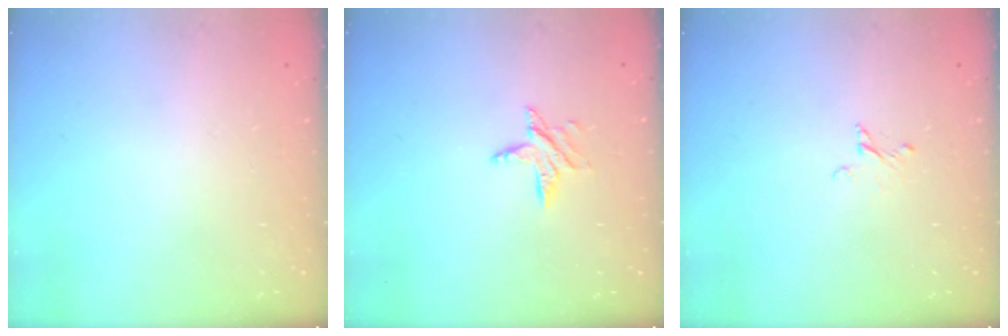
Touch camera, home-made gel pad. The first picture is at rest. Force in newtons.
{"total": 5.9, "press": 5.9, "slide": 0.6}
{"total": 2.2, "press": 2.2, "slide": 0.1}